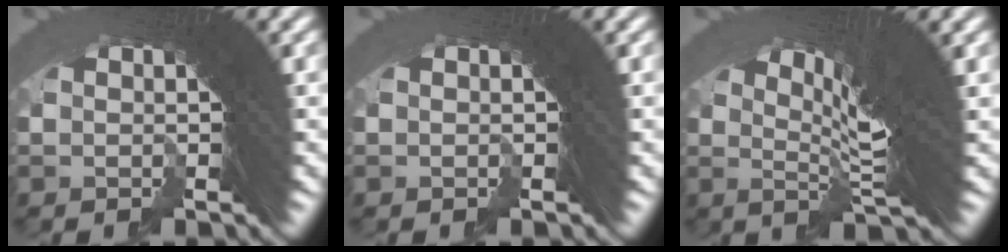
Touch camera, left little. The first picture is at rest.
{"total": 0.0}
{"total": 8.8, "force": [3.8, 1.7, 7.8], "torque": [-0.108, 0.030, 0.049]}